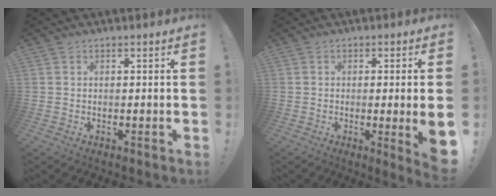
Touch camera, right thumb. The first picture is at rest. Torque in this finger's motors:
{"motor_torque": [0.03, 0.09, 0.42, 0.42, 0.06]}